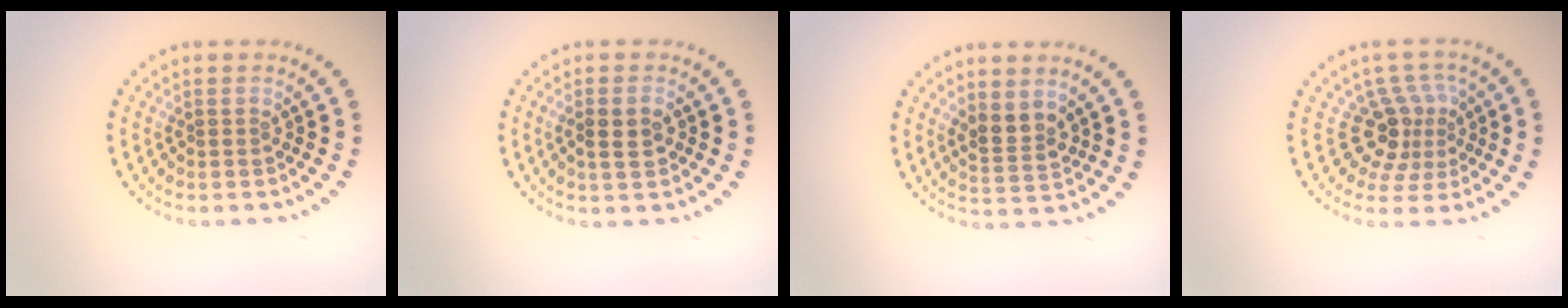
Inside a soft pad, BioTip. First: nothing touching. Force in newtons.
{"total": 2.3, "press": 2.2, "slide": 0.5}
{"total": 2.5, "press": 2.3, "slide": 1.1}
{"total": 3.8, "press": 2.6, "slide": 2.7}